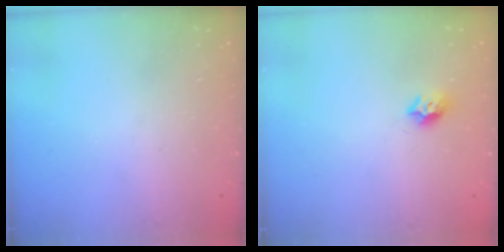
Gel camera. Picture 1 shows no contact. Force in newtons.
{"total": 6.9, "press": 6.9, "slide": 0.3}